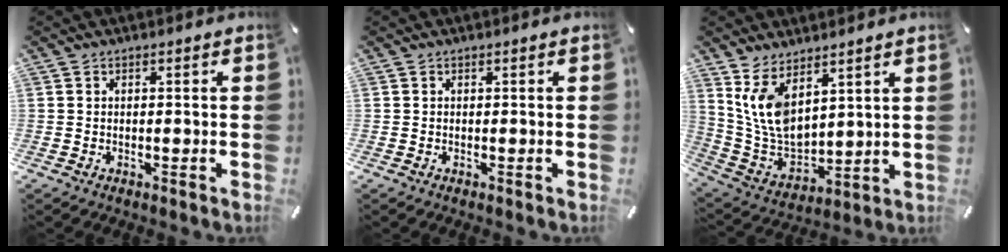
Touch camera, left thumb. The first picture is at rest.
{"total": 0.0}
{"total": 11.1, "force": [5.9, 6.3, 7.1], "torque": [-0.180, -0.035, 0.112]}